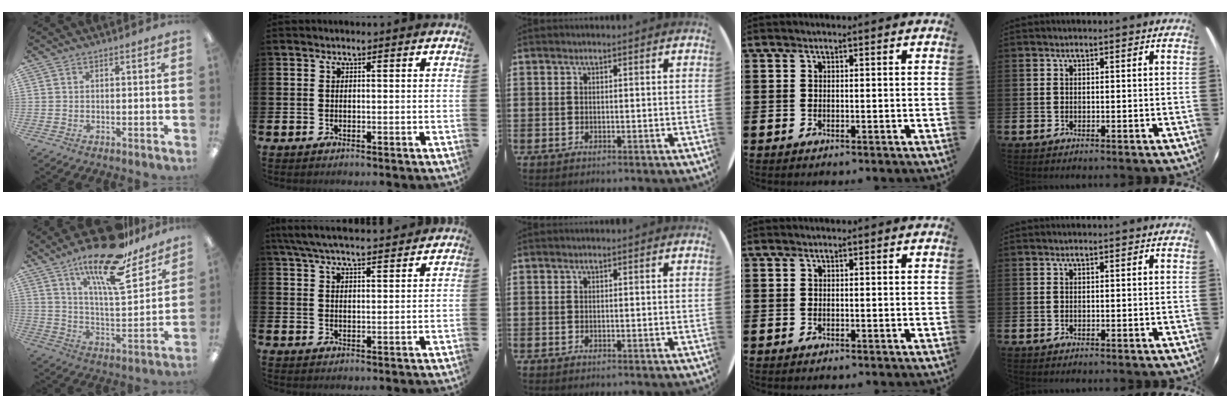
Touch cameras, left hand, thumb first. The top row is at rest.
{"thumb": {"total": 21.5, "force": [15.6, 6.0, 13.5], "torque": [-0.224, -0.101, 0.258]}, "index": {"total": 6.2, "force": [5.9, 0.5, 1.9], "torque": [-0.050, -0.026, 0.107]}}